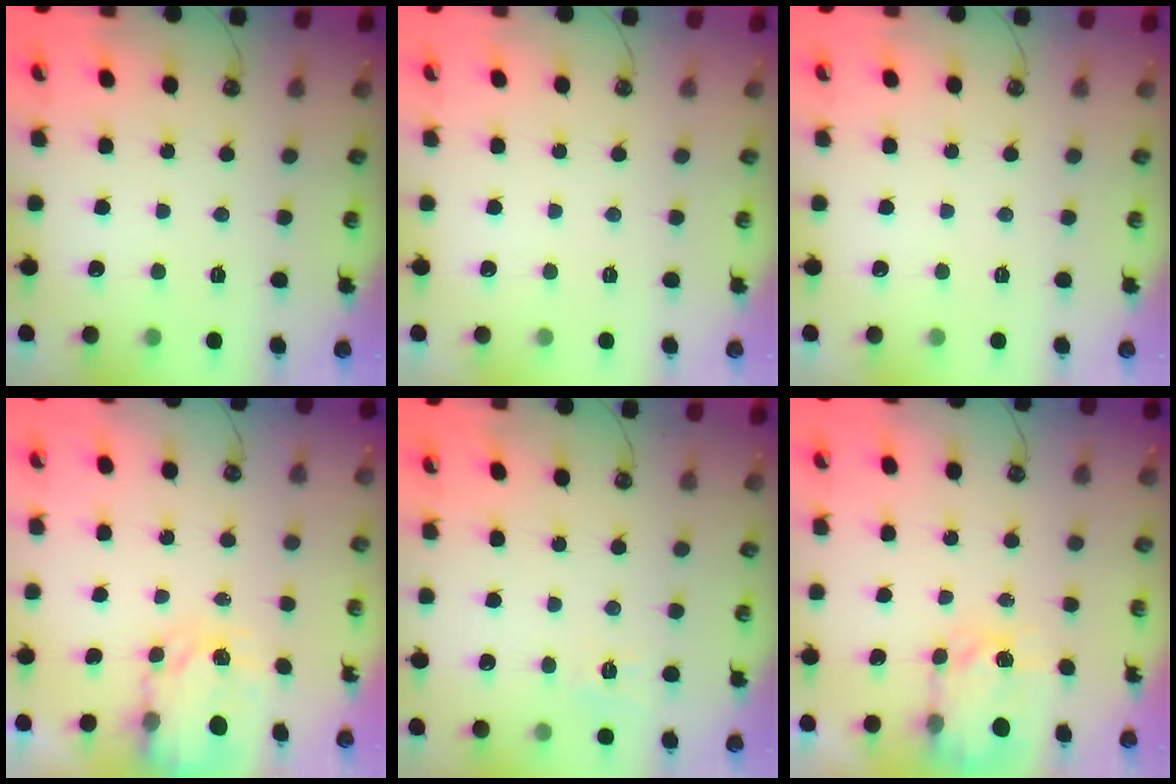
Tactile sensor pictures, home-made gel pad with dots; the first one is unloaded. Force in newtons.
{"total": 0.0}
{"total": 0.0}
{"total": 3.9, "press": 3.9, "slide": 0.3}
{"total": 6.6, "press": 6.6, "slide": 0.6}
{"total": 5.1, "press": 5.1, "slide": 0.5}